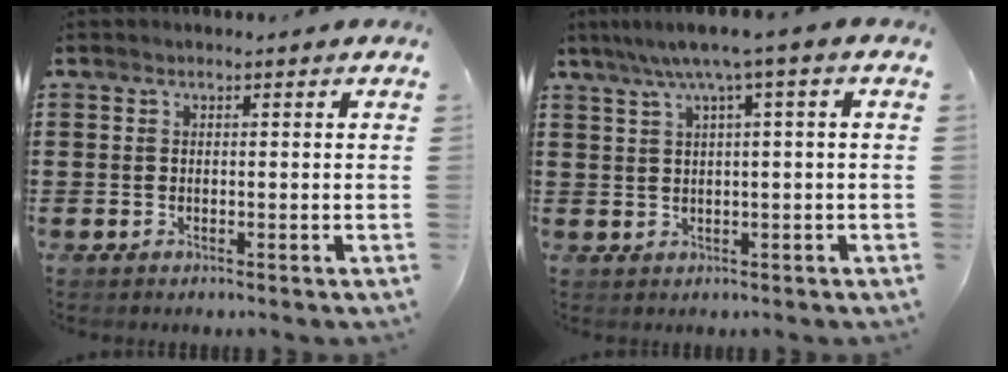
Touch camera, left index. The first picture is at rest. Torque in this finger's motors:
{"motor_torque": [1.15, -0.99, 0.65, 0.19]}